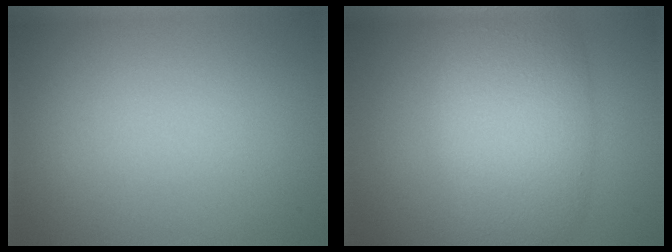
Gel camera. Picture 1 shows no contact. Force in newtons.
{"total": 7.9, "press": 7.9, "slide": 0.4}